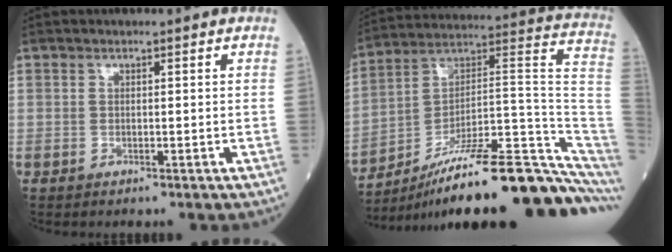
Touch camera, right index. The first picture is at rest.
{"total": 24.4, "force": [-17.0, 2.1, 17.4], "torque": [-0.158, 0.058, -0.259]}